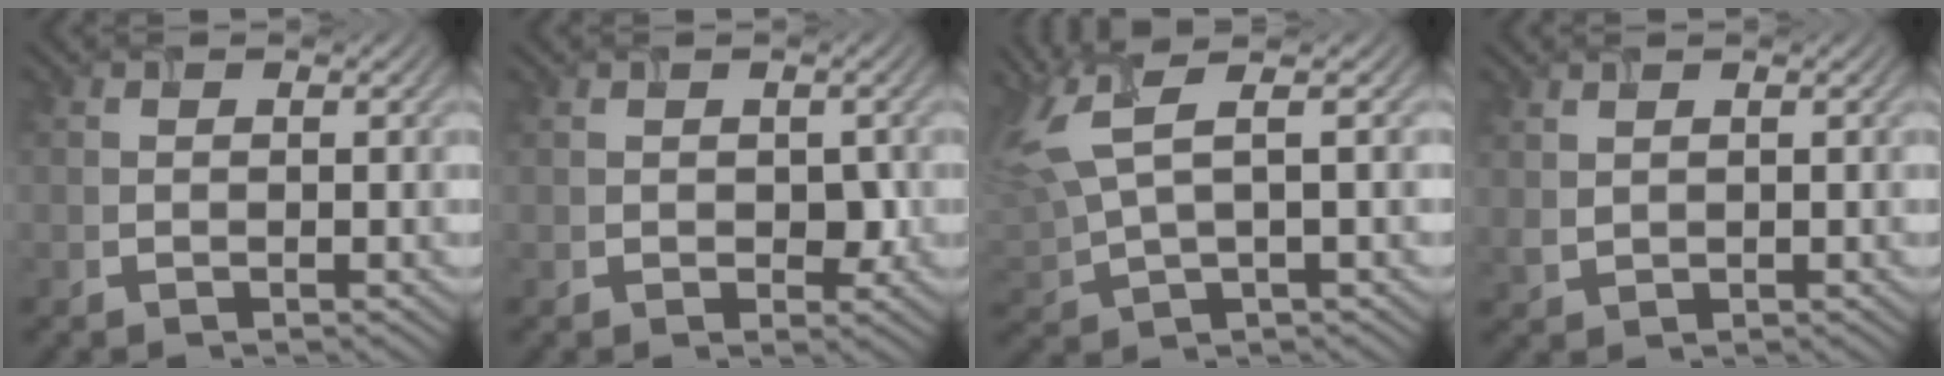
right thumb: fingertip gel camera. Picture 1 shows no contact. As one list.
[{"total": 2.3, "force": [0.0, 1.4, 1.8], "torque": [-0.034, -0.003, 0.002]}, {"total": 8.0, "force": [3.7, 2.2, 6.8], "torque": [-0.174, 0.016, 0.069]}, {"total": 1.1, "force": [0.8, 0.4, 0.5], "torque": [-0.018, 0.000, 0.022]}]